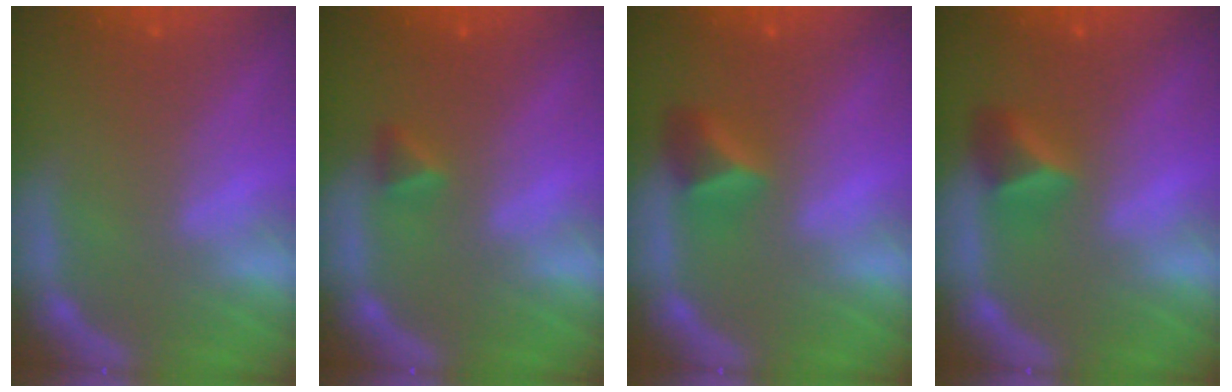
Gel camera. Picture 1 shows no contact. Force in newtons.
{"total": 1.4}
{"total": 2.9}
{"total": 2.9}